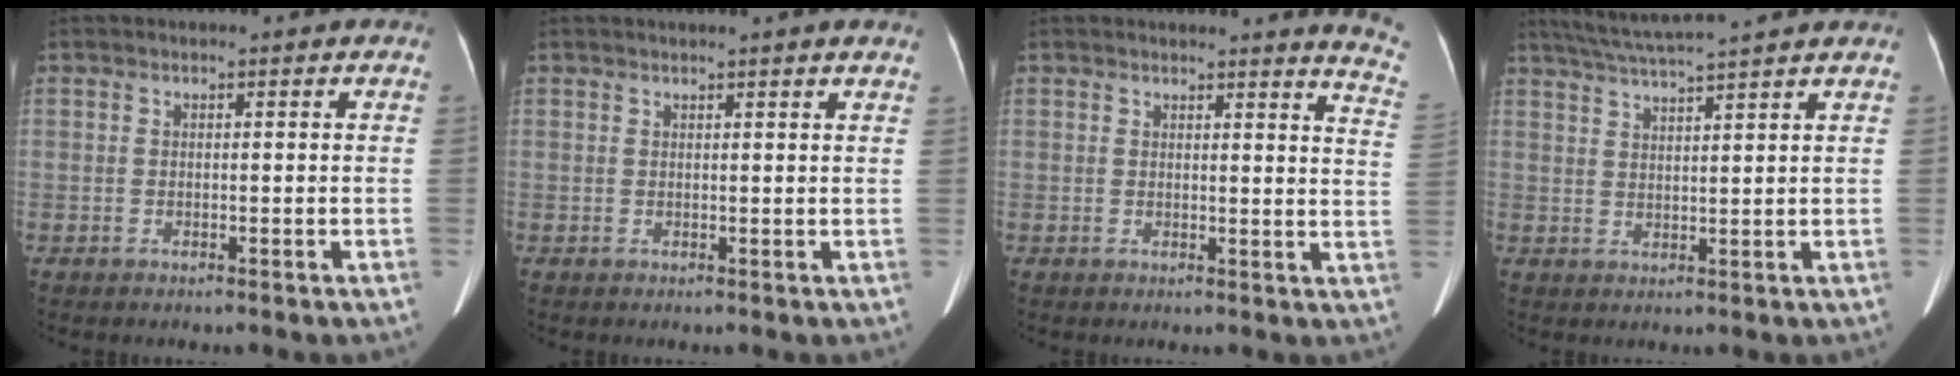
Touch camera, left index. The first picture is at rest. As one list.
[{"total": 2.8, "force": [2.4, -0.6, 1.3], "torque": [-0.021, 0.009, 0.026]}, {"total": 7.9, "force": [7.7, -0.3, 1.8], "torque": [-0.004, -0.078, 0.051]}, {"total": 8.9, "force": [7.9, -1.3, 4.0], "torque": [-0.073, 0.024, 0.121]}]